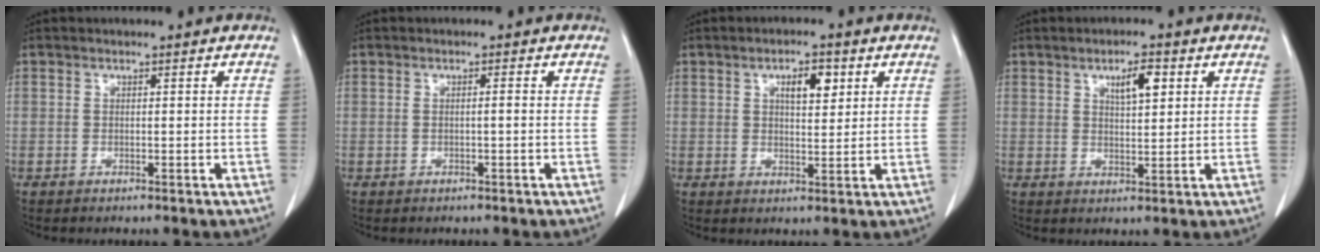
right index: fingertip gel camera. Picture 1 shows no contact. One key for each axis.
{"total": 1.1, "fx": -0.1, "fy": 0.0, "fz": 1.1, "tx": -0.020, "ty": 0.001, "tz": 0.000}
{"total": 4.8, "fx": 2.1, "fy": 1.7, "fz": 4.0, "tx": -0.066, "ty": 0.002, "tz": 0.034}
{"total": 4.6, "fx": 2.1, "fy": 1.3, "fz": 3.9, "tx": -0.066, "ty": 0.000, "tz": 0.037}